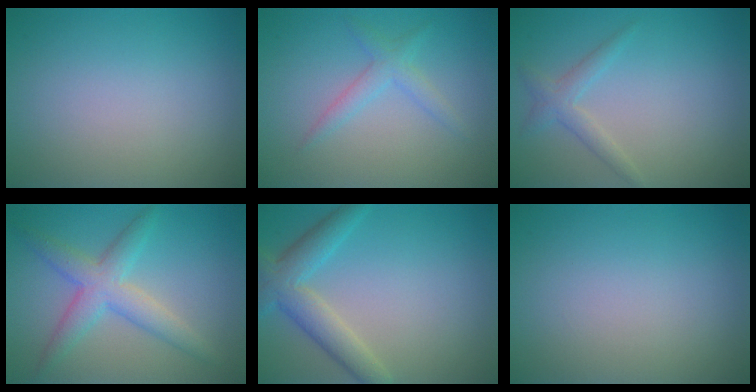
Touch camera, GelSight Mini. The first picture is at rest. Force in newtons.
{"total": 1.9, "press": 1.9, "slide": 0.0}
{"total": 1.8, "press": 1.8, "slide": 0.1}
{"total": 4.3, "press": 4.3, "slide": 0.1}
{"total": 4.3, "press": 4.3, "slide": 0.2}
{"total": 0.0}